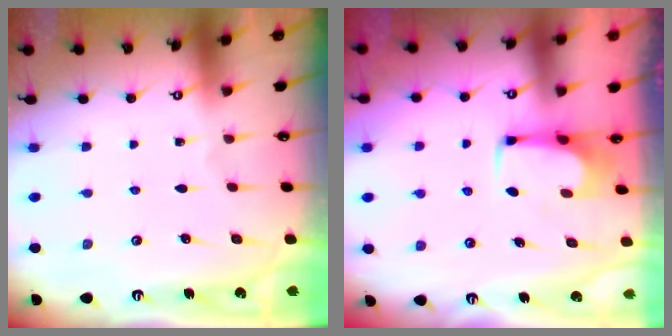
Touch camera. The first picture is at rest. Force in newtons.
{"total": 4.0, "press": 4.0, "slide": 0.3}